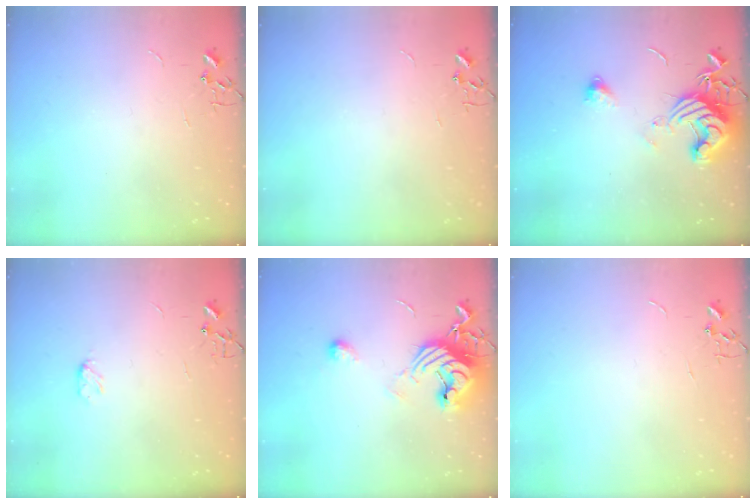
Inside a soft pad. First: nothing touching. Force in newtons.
{"total": 0.0}
{"total": 13.9, "press": 13.8, "slide": 1.8}
{"total": 3.9, "press": 3.9, "slide": 0.4}
{"total": 12.2, "press": 12.1, "slide": 1.4}
{"total": 0.0}